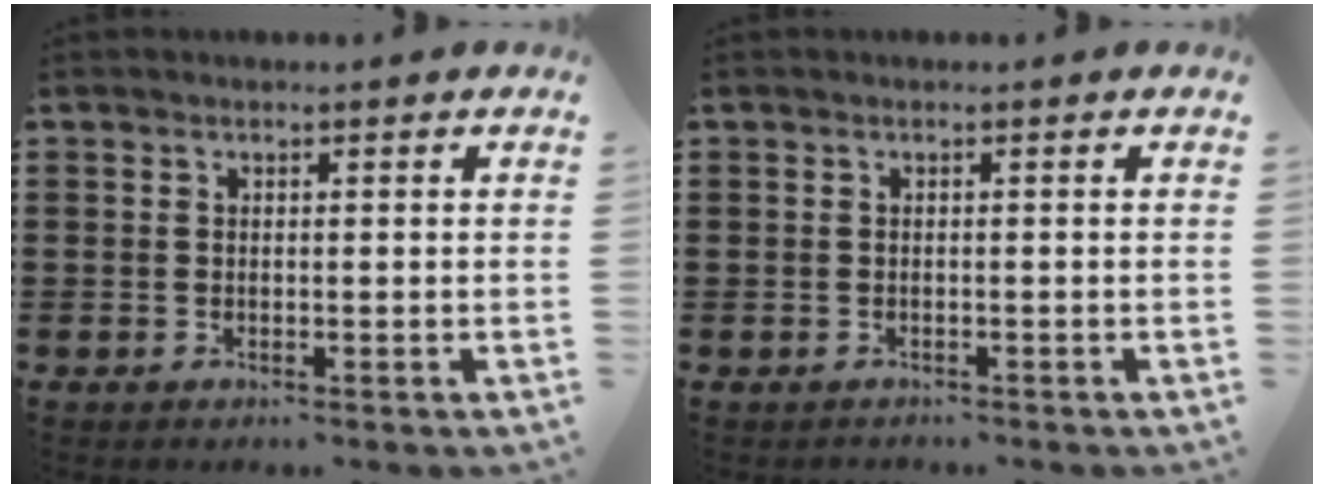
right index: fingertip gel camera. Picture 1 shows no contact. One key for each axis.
{"total": 0.7, "fx": -0.5, "fy": 0.4, "fz": -0.1, "tx": 0.001, "ty": 0.005, "tz": -0.013}